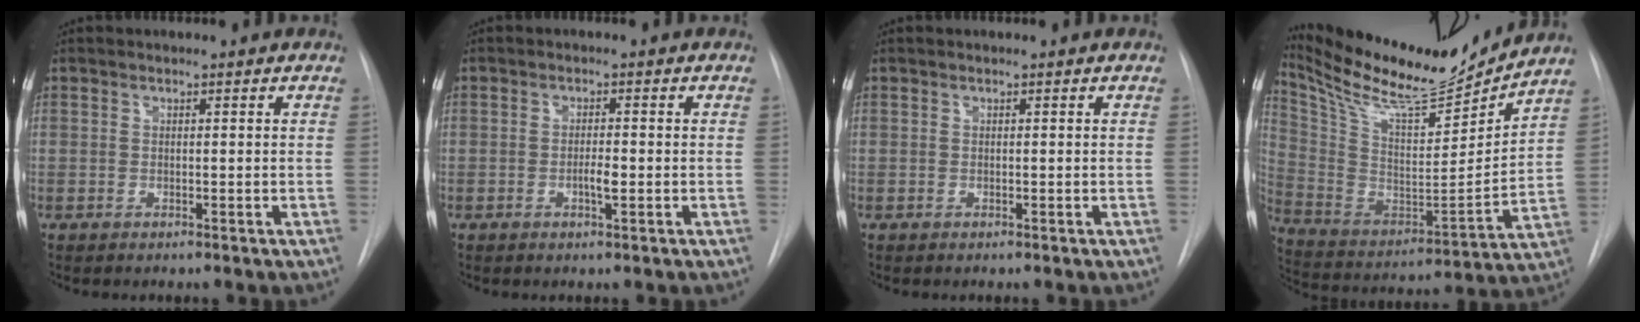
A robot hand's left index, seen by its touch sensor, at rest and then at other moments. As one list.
[{"total": 1.9, "force": [-0.8, 0.3, 1.7], "torque": [-0.031, -0.003, -0.015]}, {"total": 0.0}, {"total": 21.3, "force": [19.5, 2.6, 8.4], "torque": [-0.174, -0.033, 0.324]}]